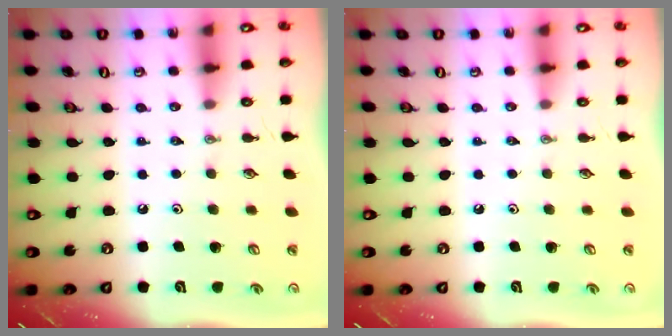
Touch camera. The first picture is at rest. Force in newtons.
{"total": 0.0}